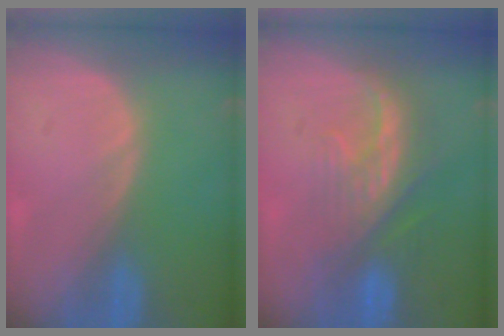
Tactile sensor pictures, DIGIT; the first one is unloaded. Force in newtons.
{"total": 8.2, "press": 7.4, "slide": 3.4}